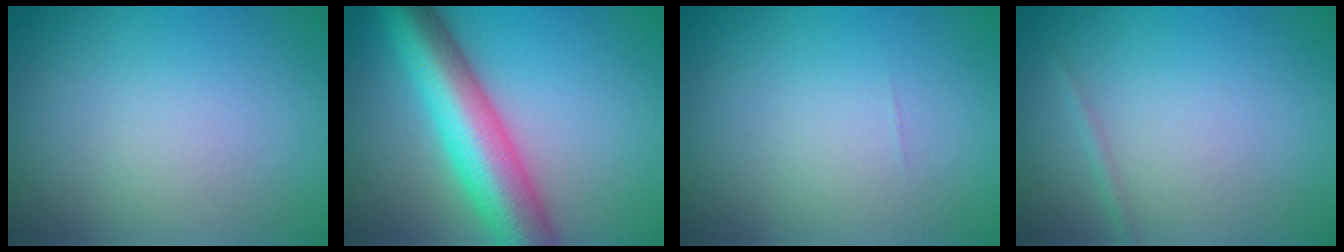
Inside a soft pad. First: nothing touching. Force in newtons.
{"total": 10.0, "press": 10.0, "slide": 0.3}
{"total": 0.0}
{"total": 0.6, "press": 0.6, "slide": 0.1}